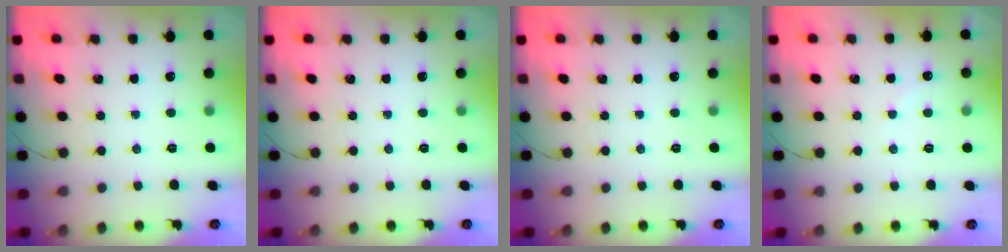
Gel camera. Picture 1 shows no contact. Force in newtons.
{"total": 0.0}
{"total": 0.0}
{"total": 4.8, "press": 4.6, "slide": 1.5}